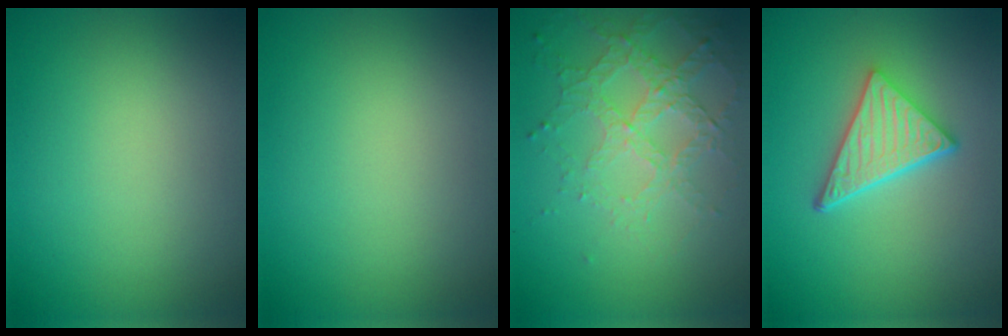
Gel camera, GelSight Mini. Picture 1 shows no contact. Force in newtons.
{"total": 0.0}
{"total": 4.7, "press": 3.1, "slide": 3.5}
{"total": 5.1, "press": 3.7, "slide": 3.4}